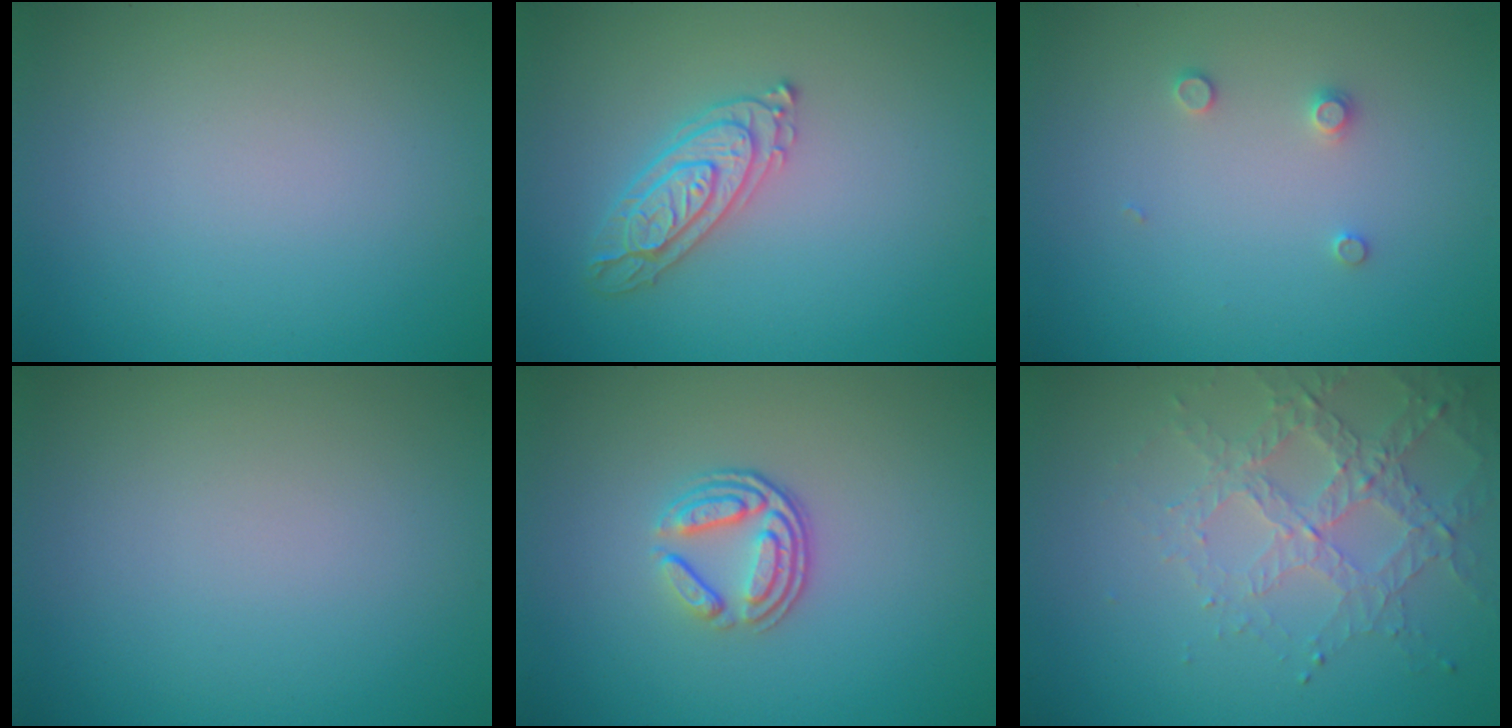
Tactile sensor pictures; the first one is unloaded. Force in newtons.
{"total": 3.0, "press": 2.9, "slide": 0.7}
{"total": 1.0, "press": 1.0, "slide": 0.2}
{"total": 0.0}
{"total": 3.4, "press": 2.5, "slide": 2.3}
{"total": 3.1, "press": 3.0, "slide": 0.8}